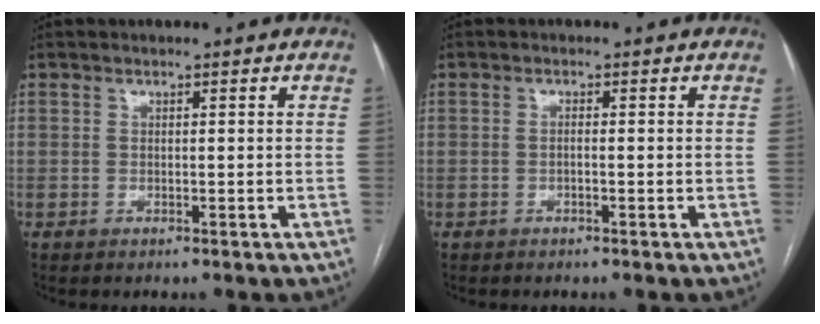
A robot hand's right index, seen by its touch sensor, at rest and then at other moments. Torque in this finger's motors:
{"motor_torque": [-0.08, -0.14, 0.00, -0.02]}